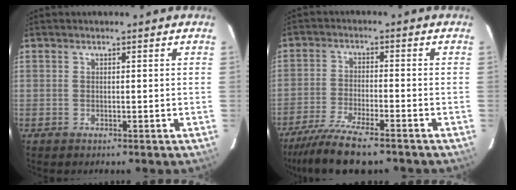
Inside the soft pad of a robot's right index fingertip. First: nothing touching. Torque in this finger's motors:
{"motor_torque": [1.01, -0.96, 0.43, 0.10]}